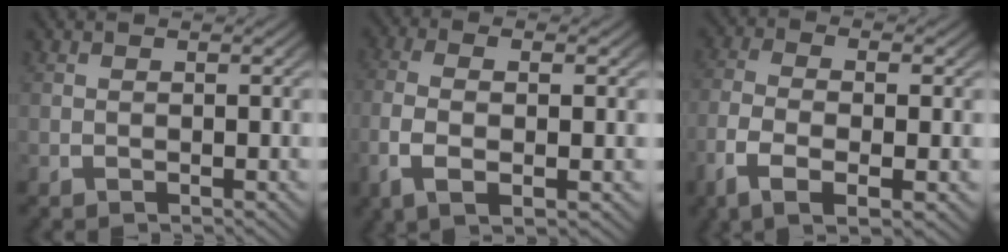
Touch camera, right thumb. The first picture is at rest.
{"total": 5.8, "force": [-0.6, 2.6, 5.1], "torque": [-0.124, -0.011, -0.003]}
{"total": 6.3, "force": [-1.7, 3.0, 5.3], "torque": [-0.125, -0.017, -0.022]}